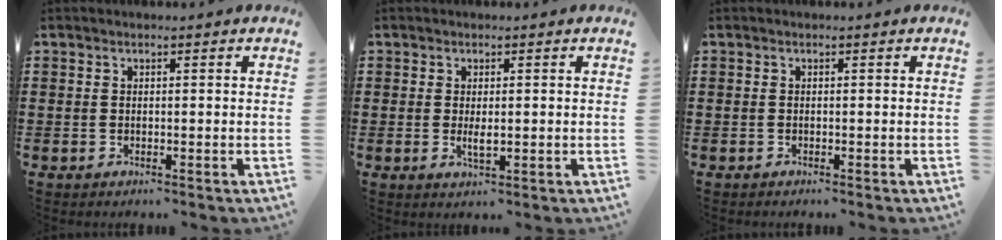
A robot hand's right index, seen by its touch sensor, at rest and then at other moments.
{"total": 2.2, "force": [0.0, 0.7, 2.1], "torque": [-0.039, -0.002, -0.001]}
{"total": 0.0}